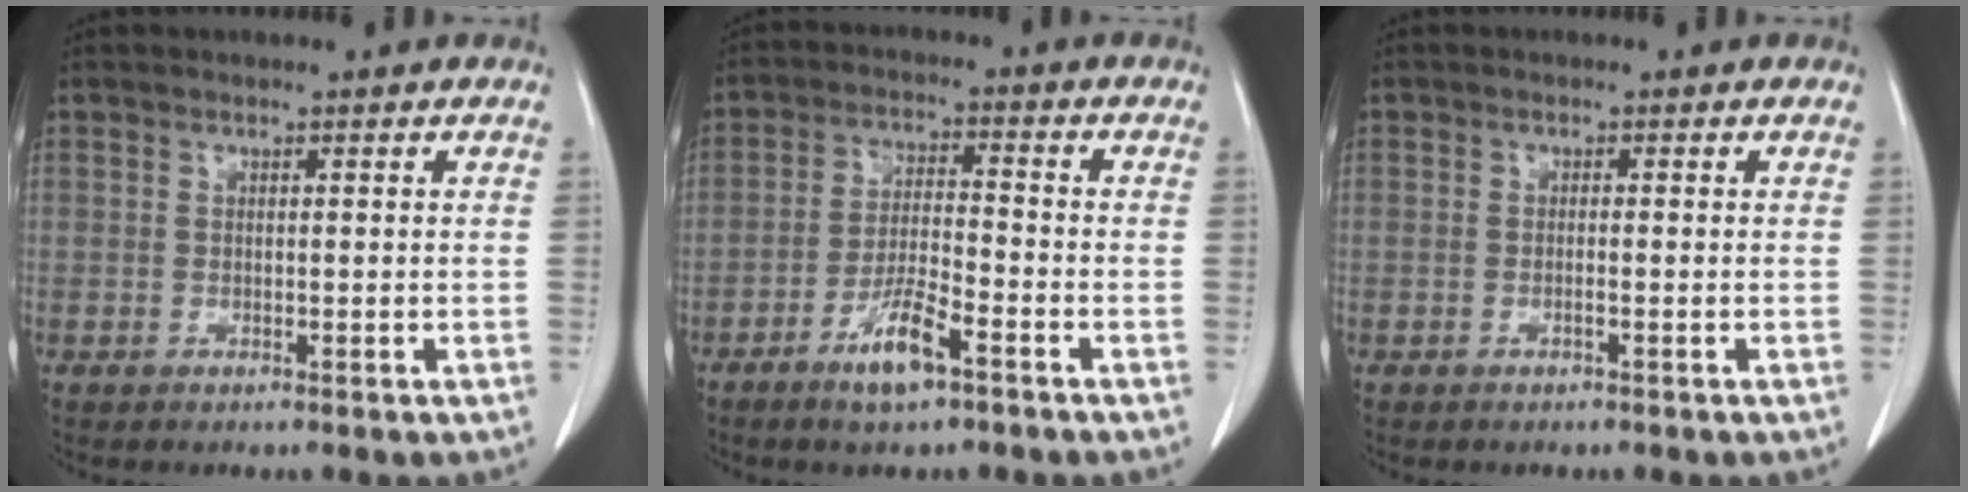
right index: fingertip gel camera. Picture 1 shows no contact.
{"total": 7.0, "force": [-4.3, 1.1, 5.4], "torque": [-0.108, -0.005, -0.079]}
{"total": 0.7, "force": [-0.3, 0.0, 0.6], "torque": [-0.011, 0.001, -0.005]}